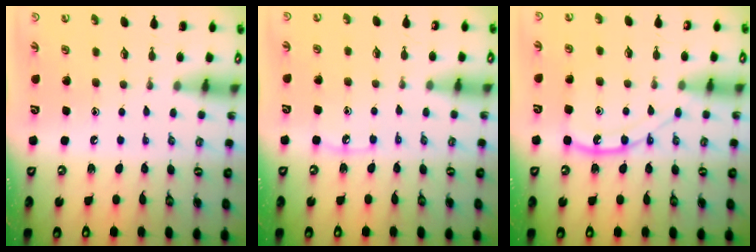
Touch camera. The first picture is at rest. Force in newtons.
{"total": 4.1, "press": 4.0, "slide": 0.6}
{"total": 12.9, "press": 12.9, "slide": 0.9}